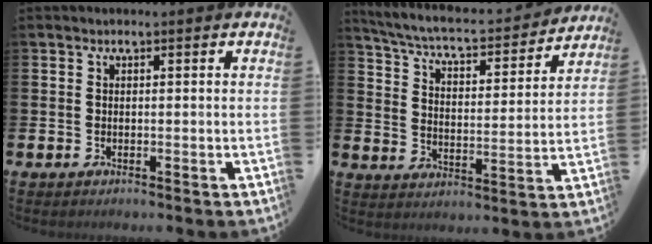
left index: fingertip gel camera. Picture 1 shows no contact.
{"total": 6.1, "force": [5.7, 0.9, 2.2], "torque": [-0.075, -0.043, 0.092]}